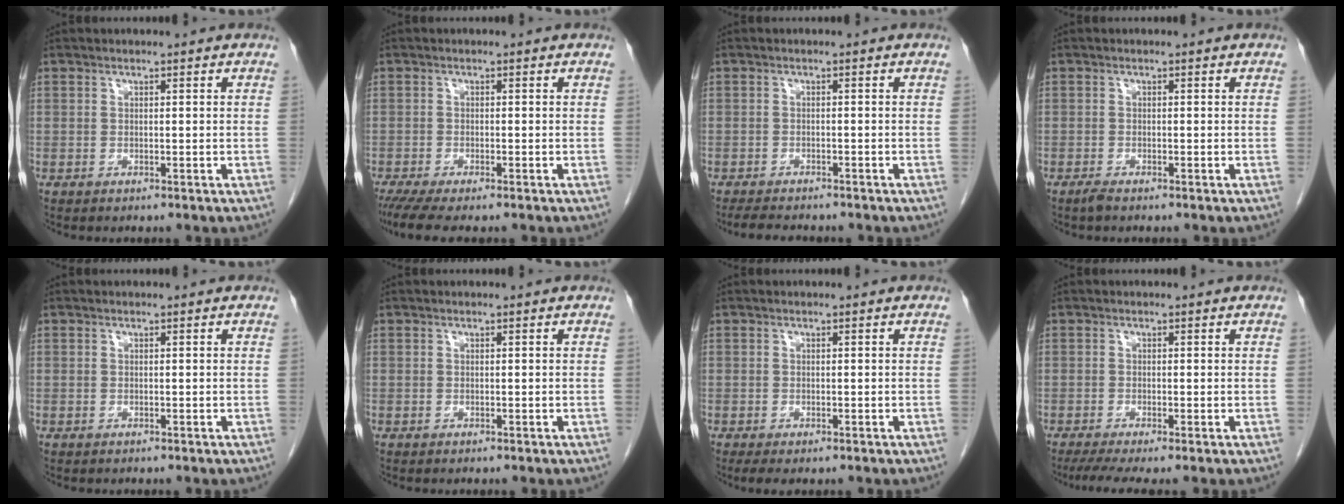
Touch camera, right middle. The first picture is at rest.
{"total": 6.0, "force": [-4.9, 0.5, 3.4], "torque": [-0.048, -0.014, -0.079]}
{"total": 6.0, "force": [-5.4, 1.1, 2.5], "torque": [-0.039, -0.010, -0.080]}
{"total": 1.0, "force": [-0.8, 0.0, 0.5], "torque": [-0.017, -0.003, -0.016]}
{"total": 0.0}
{"total": 0.9, "force": [-0.7, -0.1, 0.5], "torque": [-0.002, 0.003, -0.005]}
{"total": 2.8, "force": [-2.0, 0.9, 1.7], "torque": [-0.025, -0.008, -0.027]}
{"total": 4.8, "force": [-3.5, 0.1, 3.4], "torque": [-0.053, -0.015, -0.060]}